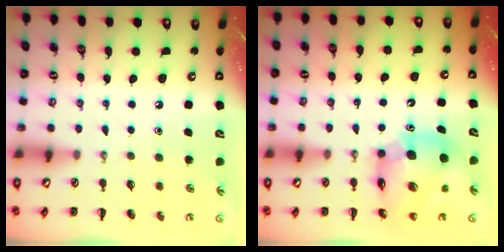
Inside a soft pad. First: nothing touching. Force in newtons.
{"total": 12.9, "press": 12.3, "slide": 3.9}